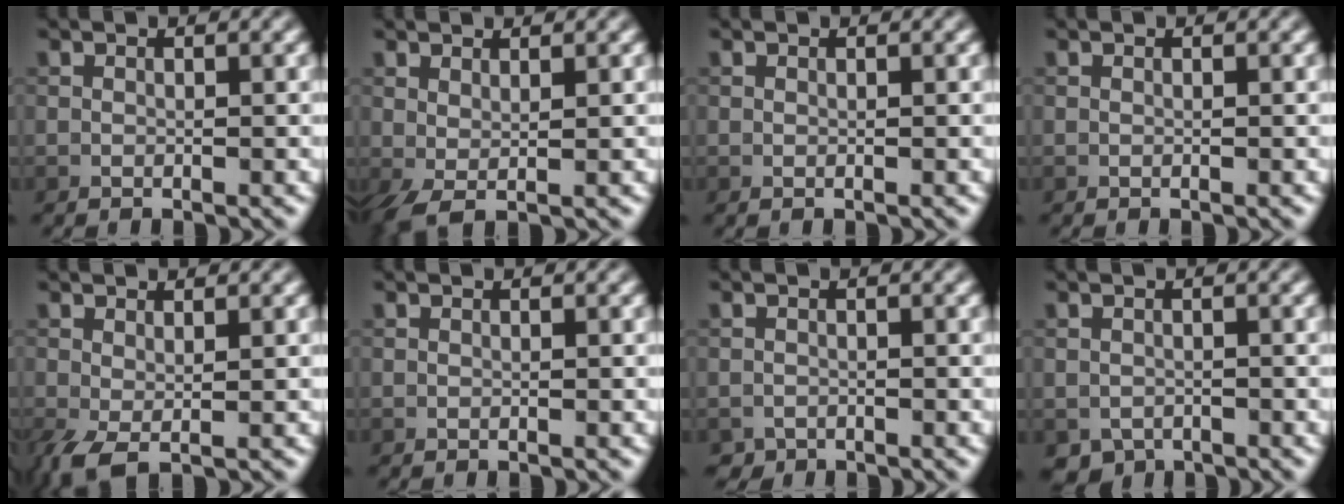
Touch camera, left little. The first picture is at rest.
{"total": 2.1, "force": [0.5, 0.7, 1.9], "torque": [-0.049, 0.002, 0.007]}
{"total": 0.0}
{"total": 0.0}
{"total": 2.4, "force": [-0.5, 0.9, 2.1], "torque": [-0.056, -0.005, -0.011]}
{"total": 0.0}
{"total": 0.9, "force": [-0.8, 0.5, -0.1], "torque": [0.006, -0.002, -0.015]}
{"total": 1.7, "force": [-1.1, 1.2, 0.5], "torque": [-0.008, -0.007, -0.022]}